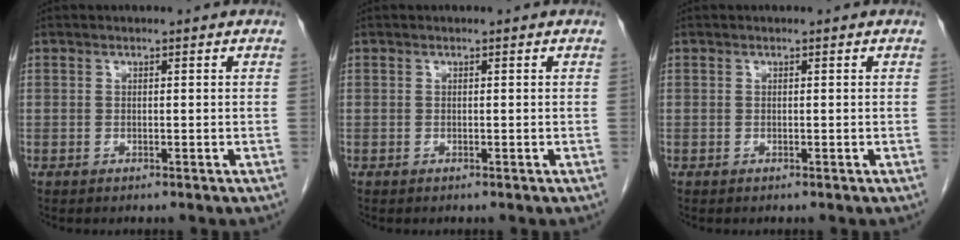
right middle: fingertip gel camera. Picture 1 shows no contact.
{"total": 0.0}
{"total": 0.0}